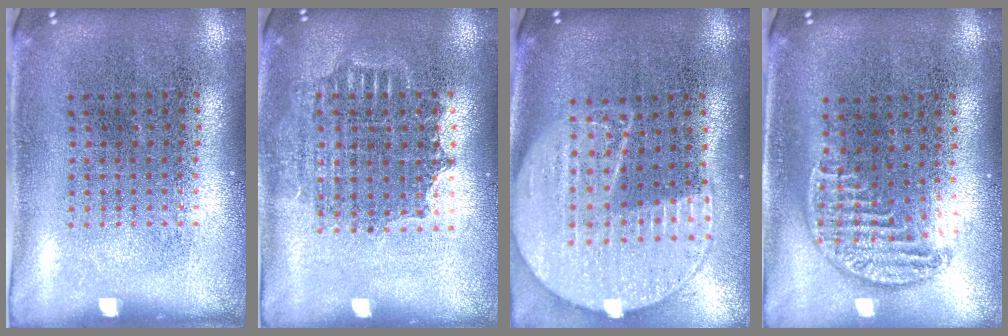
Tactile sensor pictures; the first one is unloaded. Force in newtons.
{"total": 1.4, "press": 1.2, "slide": 0.7}
{"total": 2.1, "press": 1.8, "slide": 1.1}
{"total": 1.2, "press": 1.0, "slide": 0.6}